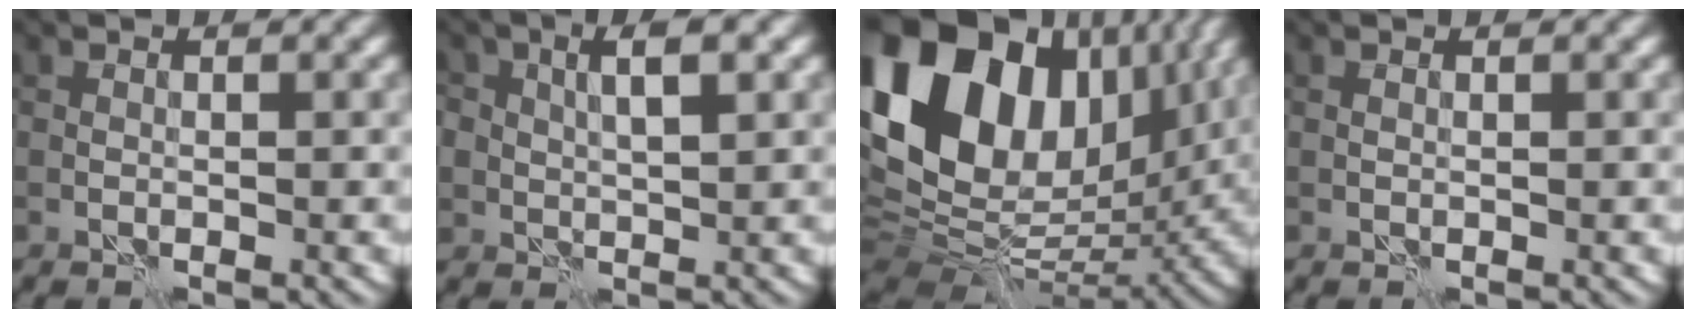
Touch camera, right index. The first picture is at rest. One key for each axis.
{"total": 3.7, "fx": 1.4, "fy": 2.1, "fz": 2.7, "tx": -0.050, "ty": 0.004, "tz": 0.024}
{"total": 19.7, "fx": 6.5, "fy": 13.3, "fz": 13.0, "tx": -0.262, "ty": 0.031, "tz": 0.117}
{"total": 0.0}